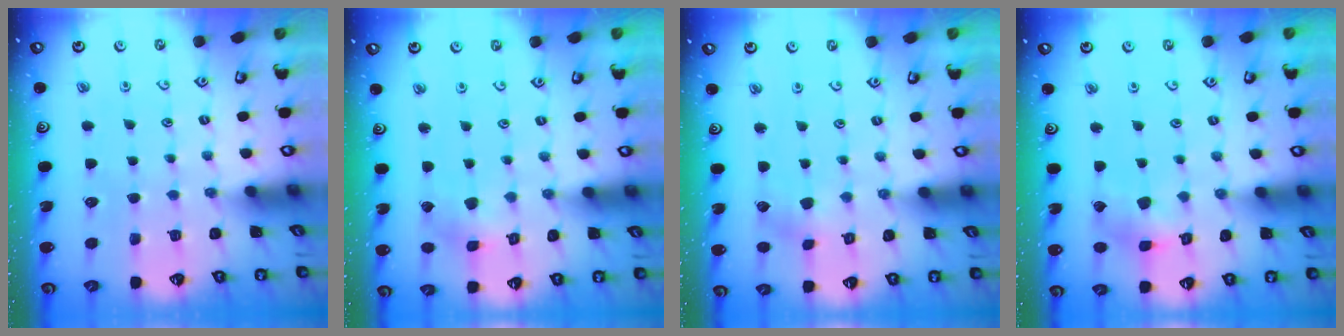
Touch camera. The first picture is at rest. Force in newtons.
{"total": 2.2, "press": 2.2, "slide": 0.2}
{"total": 2.5, "press": 2.4, "slide": 0.7}
{"total": 6.1, "press": 6.0, "slide": 0.5}